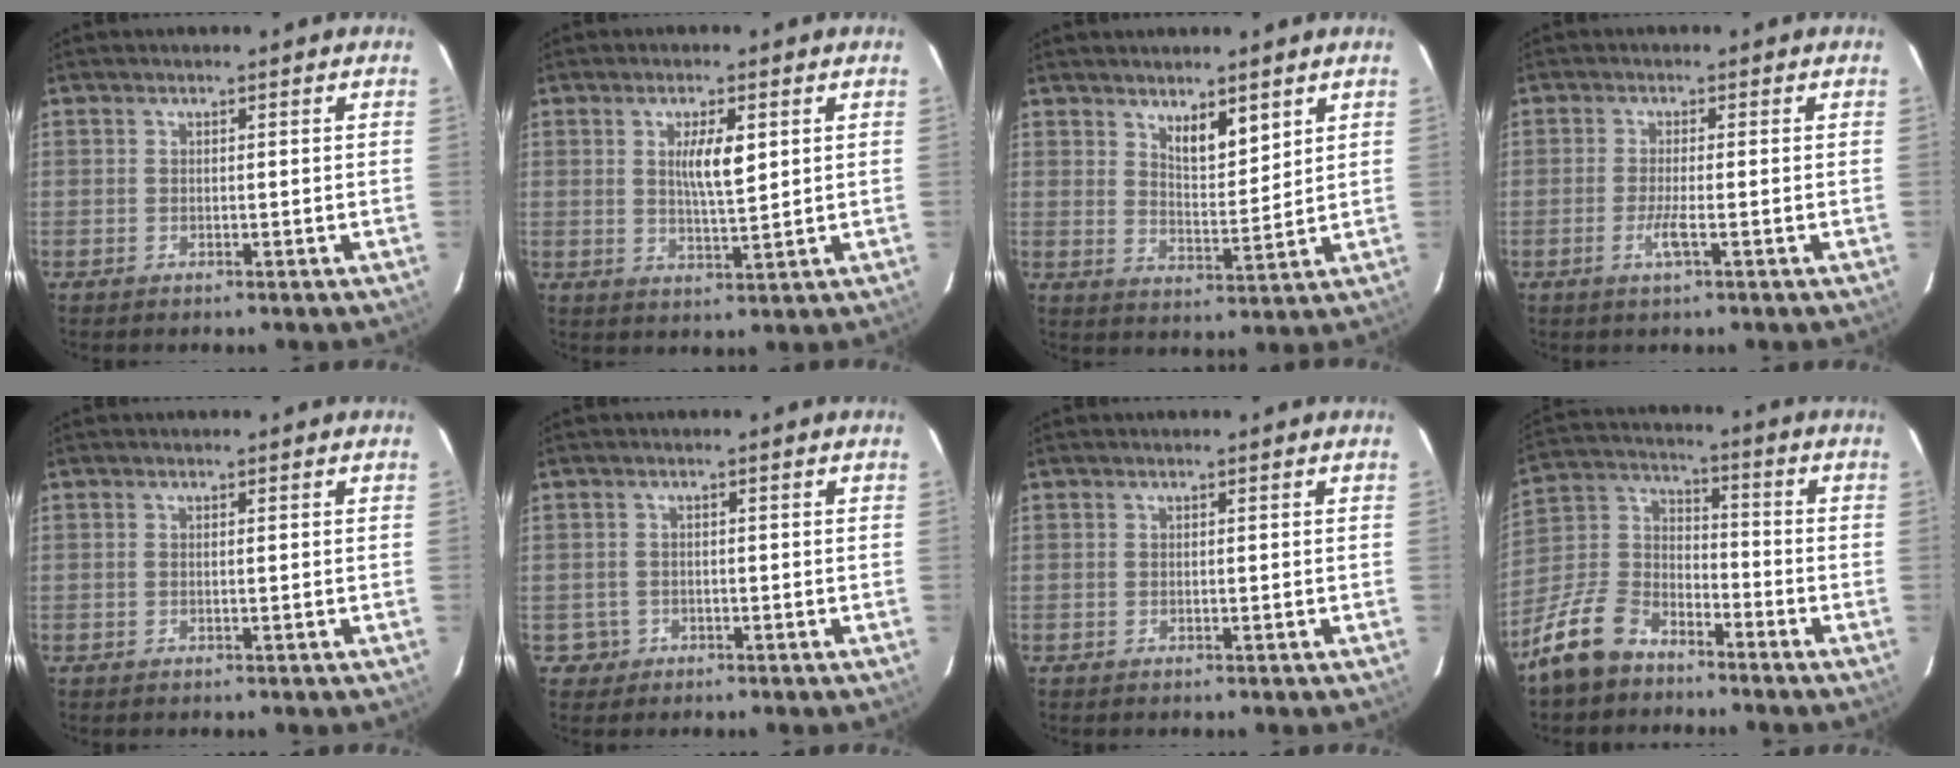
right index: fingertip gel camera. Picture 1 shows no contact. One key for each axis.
{"total": 5.2, "fx": 1.6, "fy": 0.9, "fz": 4.9, "tx": -0.087, "ty": -0.004, "tz": 0.029}
{"total": 5.2, "fx": 3.5, "fy": 1.5, "fz": 3.6, "tx": -0.063, "ty": -0.012, "tz": 0.066}
{"total": 2.7, "fx": -1.0, "fy": 0.0, "fz": 2.5, "tx": -0.052, "ty": -0.005, "tz": -0.021}
{"total": 0.0}
{"total": 2.3, "fx": -0.9, "fy": 2.0, "fz": -0.4, "tx": 0.013, "ty": 0.011, "tz": -0.015}
{"total": 0.0}
{"total": 10.1, "fx": -7.7, "fy": 5.4, "fz": 3.8, "tx": -0.098, "ty": 0.011, "tz": -0.157}